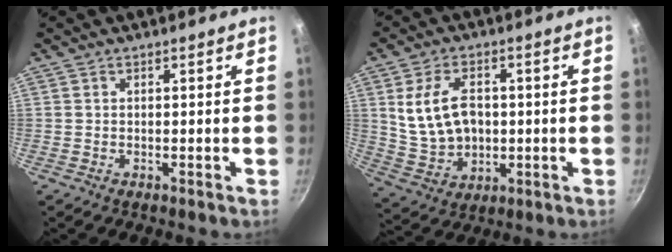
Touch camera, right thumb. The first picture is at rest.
{"total": 11.9, "force": [1.7, 8.2, 8.4], "torque": [-0.139, -0.003, 0.045]}